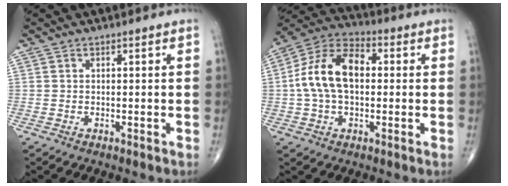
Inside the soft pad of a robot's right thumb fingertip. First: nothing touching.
{"total": 13.8, "force": [0.9, 8.4, 11.0], "torque": [-0.204, 0.034, 0.005]}